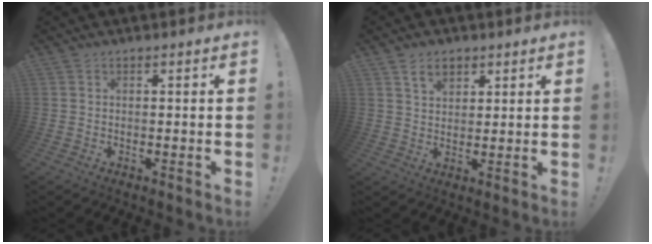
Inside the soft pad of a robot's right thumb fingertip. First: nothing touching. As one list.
[{"total": 6.0, "force": [3.5, 3.9, 2.9], "torque": [-0.040, -0.012, 0.063]}]